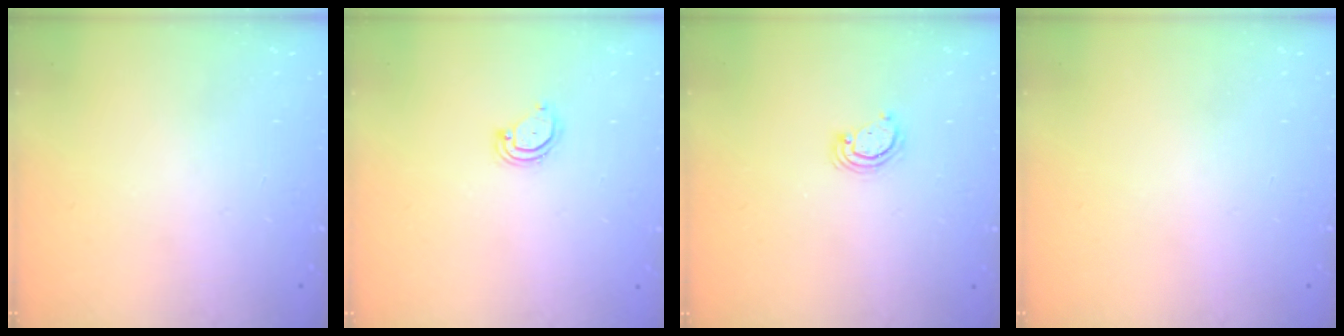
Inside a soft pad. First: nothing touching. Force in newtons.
{"total": 4.0, "press": 4.0, "slide": 0.3}
{"total": 2.6, "press": 2.6, "slide": 0.3}
{"total": 0.0}